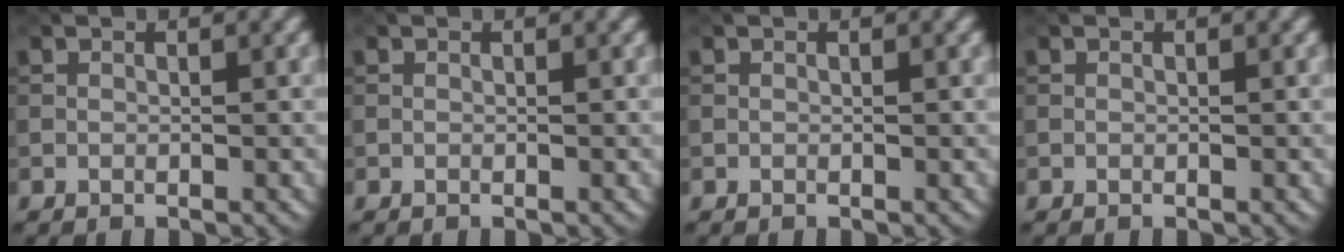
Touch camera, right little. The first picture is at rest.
{"total": 0.0}
{"total": 0.0}
{"total": 0.0}